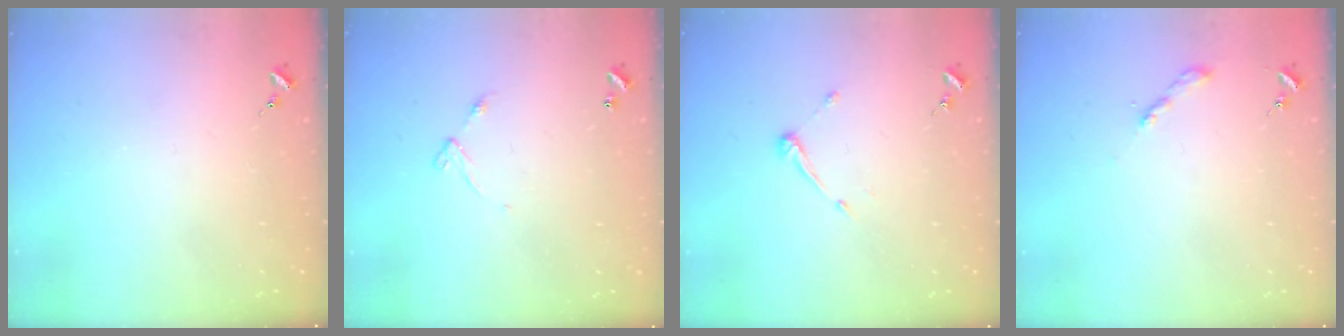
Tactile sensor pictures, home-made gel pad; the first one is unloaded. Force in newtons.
{"total": 5.9, "press": 5.9, "slide": 0.6}
{"total": 6.6, "press": 6.6, "slide": 0.5}
{"total": 2.0, "press": 2.0, "slide": 0.2}